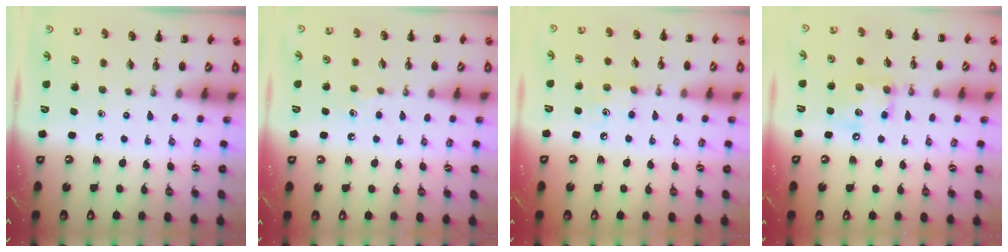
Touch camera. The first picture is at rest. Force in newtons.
{"total": 5.1, "press": 4.9, "slide": 1.5}
{"total": 6.3, "press": 6.1, "slide": 1.6}
{"total": 10.8, "press": 10.7, "slide": 1.6}